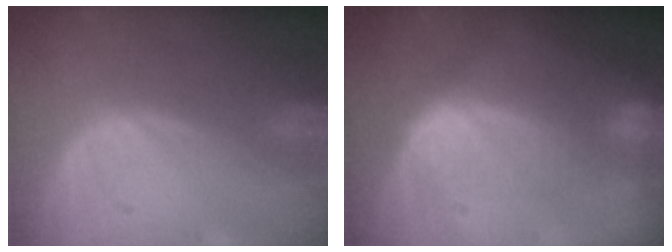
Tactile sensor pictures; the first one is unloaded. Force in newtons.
{"total": 6.9, "press": 6.6, "slide": 1.8}